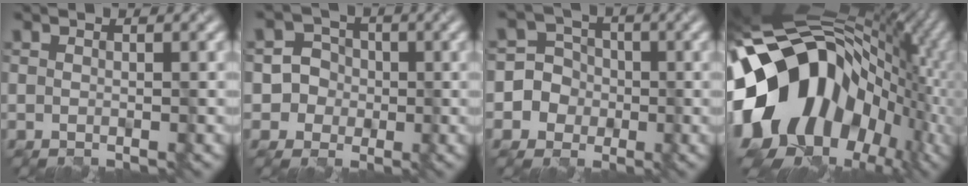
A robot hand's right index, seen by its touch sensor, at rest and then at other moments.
{"total": 4.8, "force": [-0.8, 4.7, 0.6], "torque": [0.000, 0.022, -0.032]}
{"total": 6.4, "force": [-1.2, 6.2, 0.8], "torque": [-0.013, 0.026, -0.045]}
{"total": 17.8, "force": [-1.9, 13.3, 11.7], "torque": [-0.201, -0.001, -0.035]}